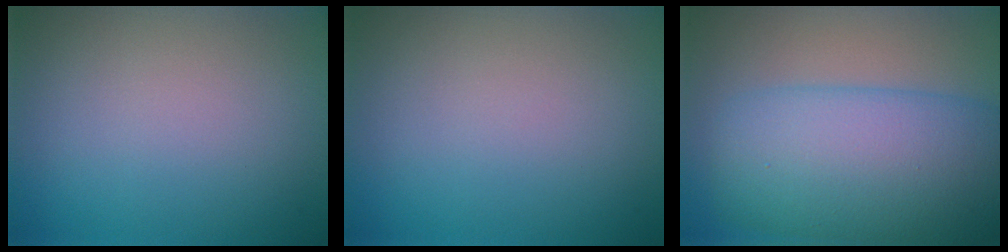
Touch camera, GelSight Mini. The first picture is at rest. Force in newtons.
{"total": 0.0}
{"total": 11.7, "press": 11.7, "slide": 0.2}